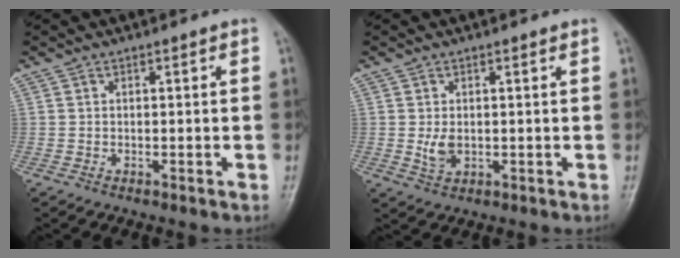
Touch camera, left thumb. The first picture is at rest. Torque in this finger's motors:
{"motor_torque": [0.58, 0.68, 0.38, 0.04, 0.01]}